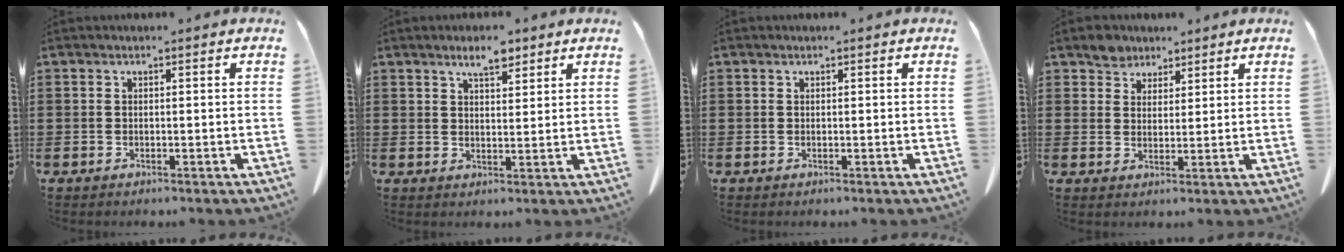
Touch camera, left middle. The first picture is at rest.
{"total": 4.3, "force": [3.4, 1.3, 2.3], "torque": [-0.043, -0.004, 0.060]}
{"total": 0.0}
{"total": 3.9, "force": [3.1, 2.2, 0.5], "torque": [-0.016, 0.002, 0.059]}